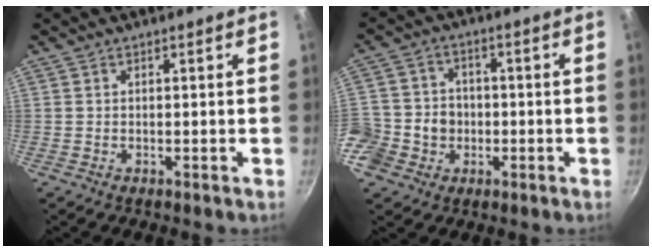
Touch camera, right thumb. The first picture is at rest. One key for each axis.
{"total": 11.7, "fx": -3.2, "fy": 10.5, "fz": 4.1, "tx": -0.070, "ty": 0.033, "tz": -0.063}